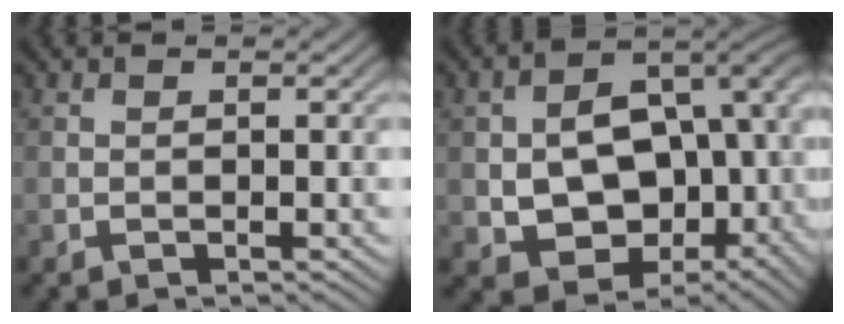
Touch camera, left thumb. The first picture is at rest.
{"total": 15.3, "force": [-1.2, 10.7, 10.8], "torque": [-0.191, -0.032, -0.002]}